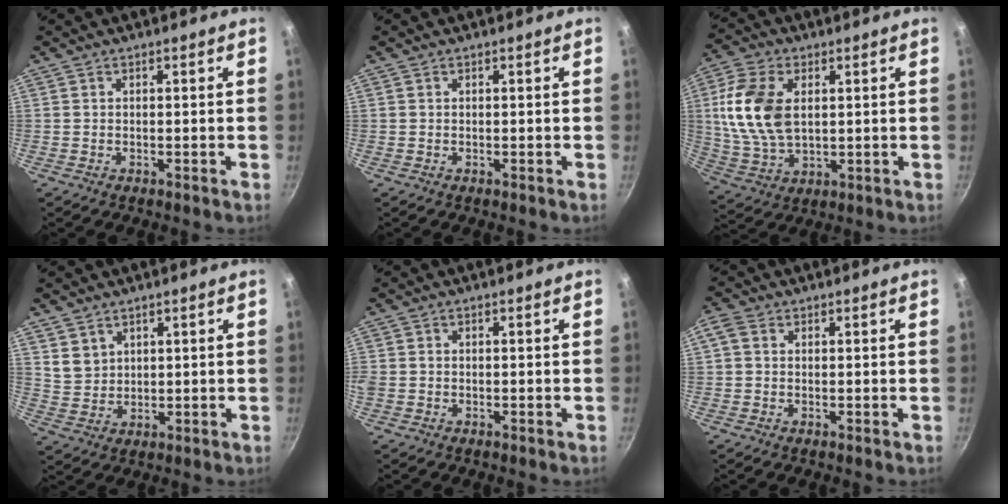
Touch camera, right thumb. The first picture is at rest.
{"total": 0.0}
{"total": 14.3, "force": [2.6, 8.8, 11.0], "torque": [-0.207, -0.006, 0.053]}
{"total": 4.3, "force": [2.4, 3.3, 1.4], "torque": [-0.007, -0.007, 0.055]}
{"total": 1.2, "force": [-0.4, 1.0, 0.5], "torque": [-0.011, 0.000, -0.009]}
{"total": 2.4, "force": [0.6, 1.9, 1.4], "torque": [-0.035, 0.011, 0.008]}